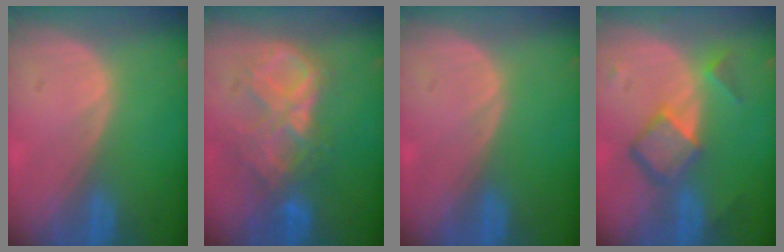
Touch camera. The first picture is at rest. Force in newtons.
{"total": 8.7, "press": 7.7, "slide": 4.1}
{"total": 0.0}
{"total": 6.9, "press": 5.9, "slide": 3.5}